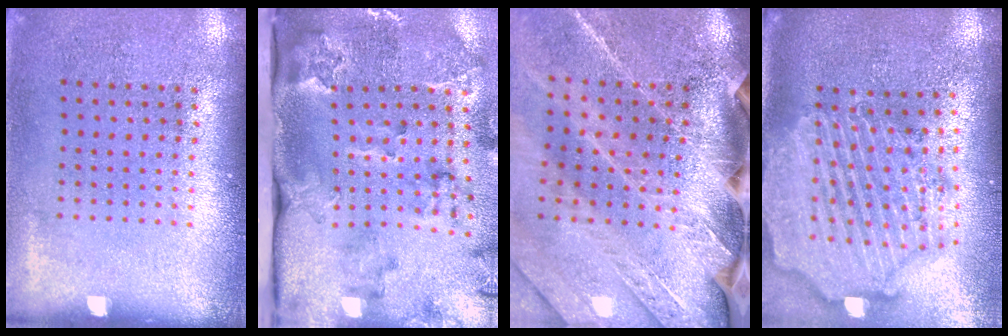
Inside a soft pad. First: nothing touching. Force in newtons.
{"total": 3.2, "press": 2.5, "slide": 2.0}
{"total": 3.9, "press": 3.4, "slide": 2.0}
{"total": 3.5, "press": 3.0, "slide": 1.9}